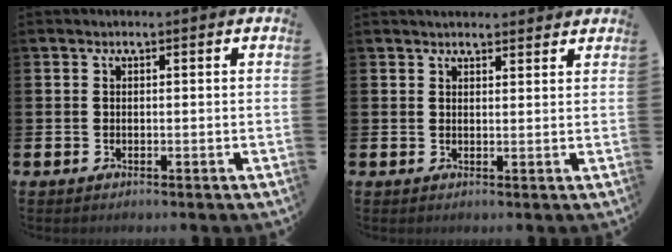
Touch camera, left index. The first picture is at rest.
{"total": 2.2, "force": [2.2, 0.5, 0.1], "torque": [0.003, -0.010, 0.038]}